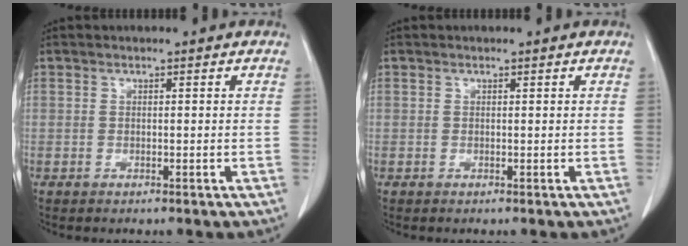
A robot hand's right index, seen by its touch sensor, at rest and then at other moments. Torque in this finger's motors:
{"motor_torque": [-0.06, 0.02, -0.02, -0.01]}